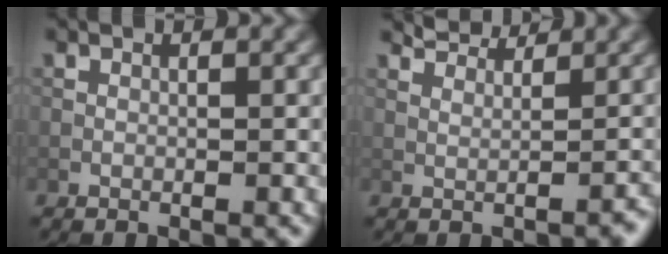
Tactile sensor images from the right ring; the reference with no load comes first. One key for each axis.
{"total": 2.6, "fx": 2.3, "fy": 0.6, "fz": 1.0, "tx": -0.018, "ty": -0.002, "tz": 0.039}